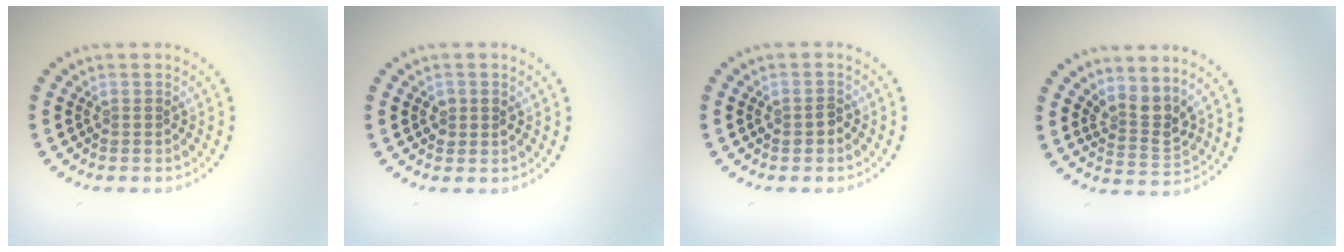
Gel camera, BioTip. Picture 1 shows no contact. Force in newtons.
{"total": 1.3, "press": 1.3, "slide": 0.1}
{"total": 1.1, "press": 1.1, "slide": 0.2}
{"total": 2.8, "press": 2.0, "slide": 1.9}